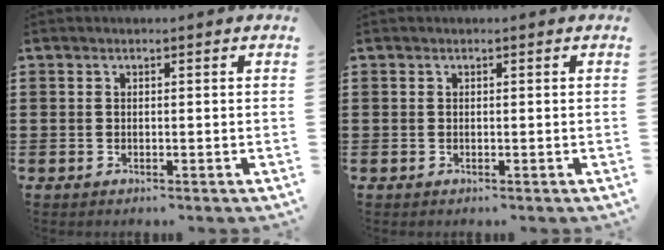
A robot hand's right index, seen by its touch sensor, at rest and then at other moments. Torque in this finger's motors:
{"motor_torque": [0.15, 0.13, 0.00, 0.00]}